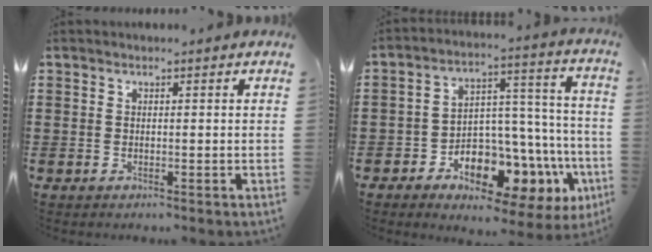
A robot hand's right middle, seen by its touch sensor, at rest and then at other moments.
{"total": 9.6, "force": [-6.2, 5.5, 4.9], "torque": [-0.087, -0.002, -0.109]}